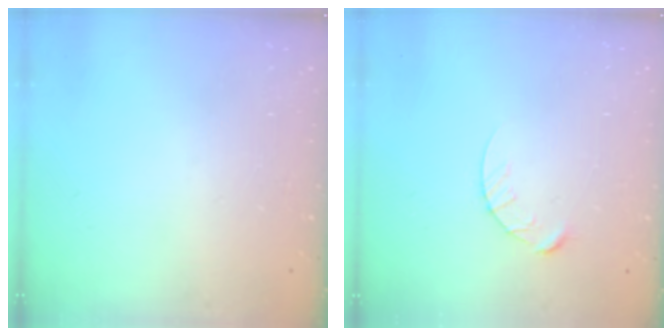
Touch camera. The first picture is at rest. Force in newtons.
{"total": 5.7, "press": 5.7, "slide": 0.5}